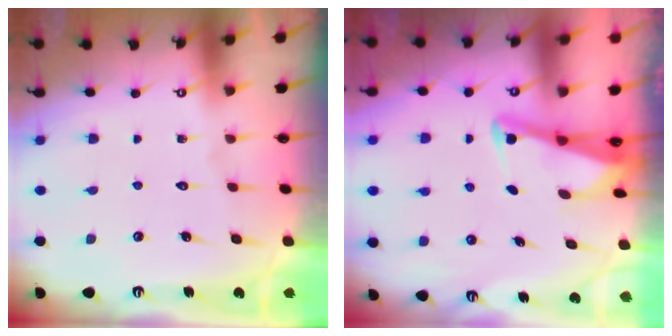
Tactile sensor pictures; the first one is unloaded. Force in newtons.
{"total": 2.5, "press": 2.5, "slide": 0.2}